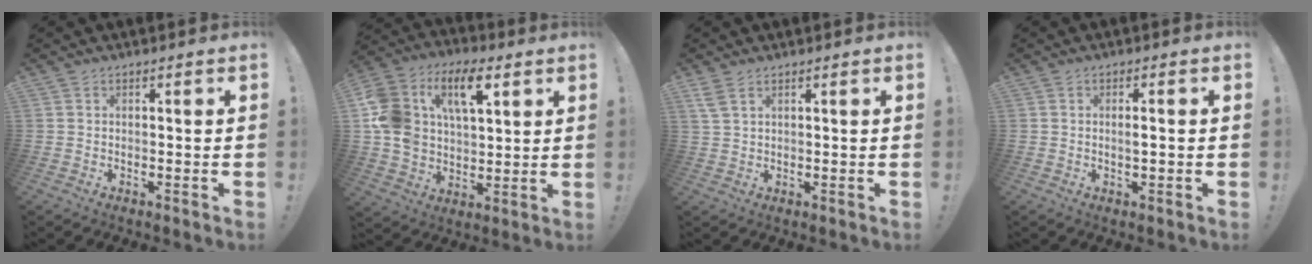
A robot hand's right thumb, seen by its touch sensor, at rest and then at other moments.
{"total": 16.9, "force": [6.9, 11.2, 10.7], "torque": [-0.204, -0.019, 0.125]}
{"total": 3.8, "force": [2.2, 1.6, 2.7], "torque": [-0.058, -0.001, 0.043]}
{"total": 1.9, "force": [-0.2, 0.2, 1.9], "torque": [-0.032, 0.000, -0.006]}